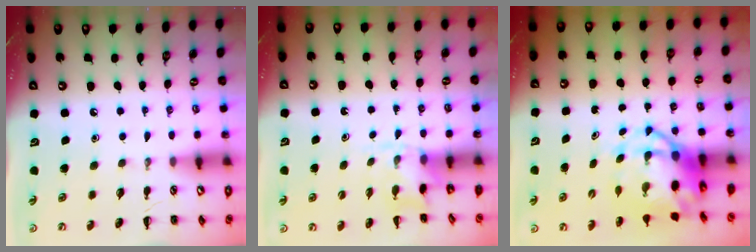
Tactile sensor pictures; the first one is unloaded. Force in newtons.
{"total": 2.9, "press": 2.7, "slide": 1.2}
{"total": 8.0, "press": 7.7, "slide": 2.1}